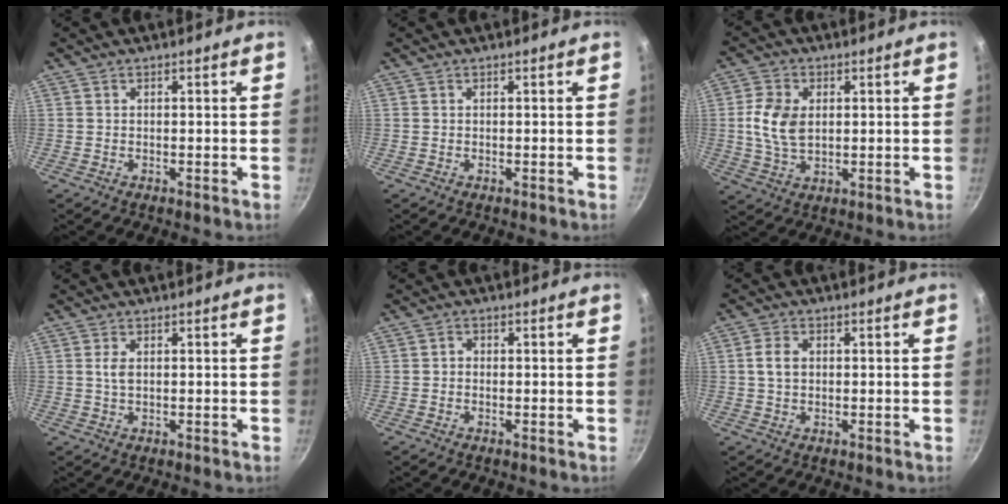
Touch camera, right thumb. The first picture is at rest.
{"total": 0.0}
{"total": 8.2, "force": [1.1, 5.4, 6.1], "torque": [-0.112, -0.001, 0.021]}
{"total": 2.0, "force": [0.4, 1.1, 1.6], "torque": [-0.032, -0.002, 0.008]}
{"total": 1.1, "force": [-0.2, 0.9, 0.5], "torque": [-0.008, 0.005, -0.006]}
{"total": 3.7, "force": [0.3, 2.7, 2.5], "torque": [-0.041, 0.007, 0.003]}